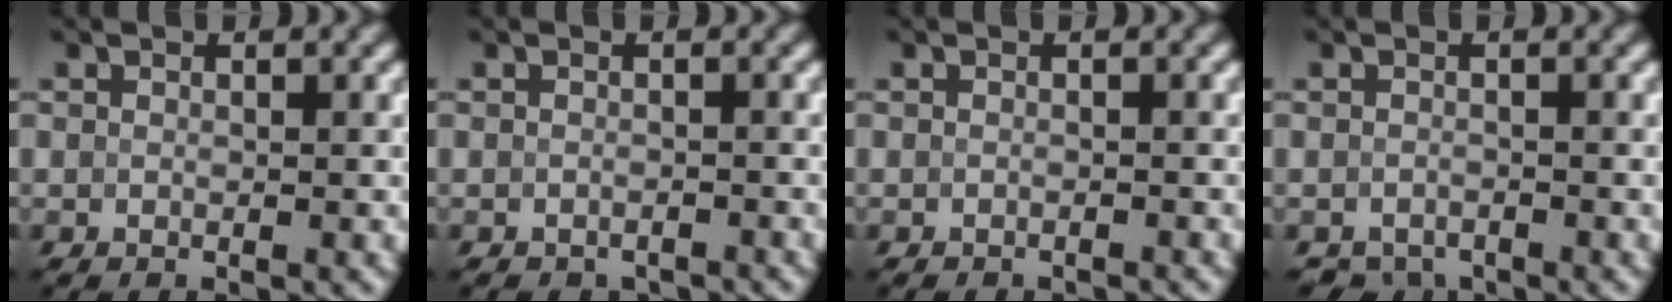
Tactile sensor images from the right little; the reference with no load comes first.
{"total": 1.6, "force": [-1.4, 0.7, -0.4], "torque": [0.008, 0.004, -0.038]}
{"total": 1.1, "force": [-0.9, 0.1, -0.5], "torque": [0.013, 0.007, -0.030]}
{"total": 2.2, "force": [-1.9, 0.9, -0.3], "torque": [0.011, 0.001, -0.045]}